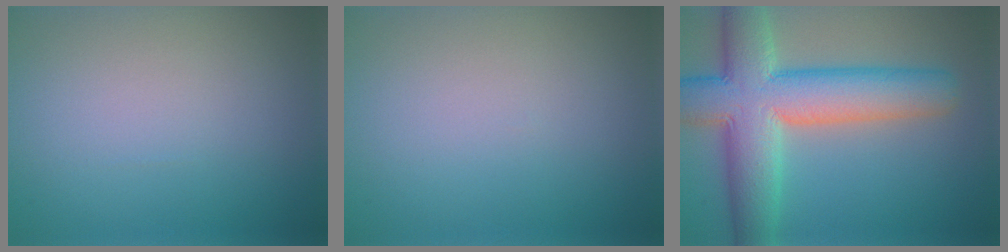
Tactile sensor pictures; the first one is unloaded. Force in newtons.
{"total": 0.0}
{"total": 10.9, "press": 10.9, "slide": 0.8}